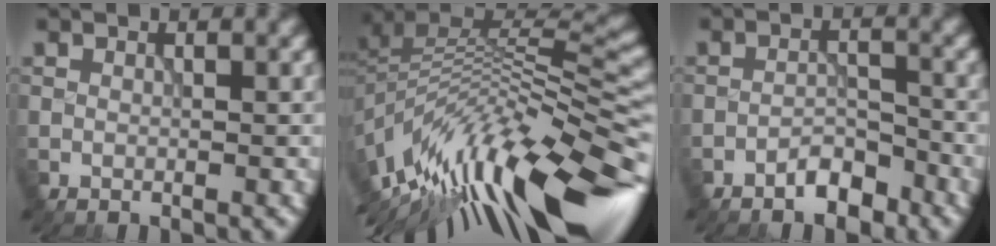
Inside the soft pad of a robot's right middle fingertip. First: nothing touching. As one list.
[{"total": 13.8, "force": [-5.7, 5.3, 11.4], "torque": [-0.218, 0.009, -0.090]}, {"total": 2.8, "force": [-2.2, 1.0, 1.4], "torque": [-0.017, 0.010, -0.041]}]